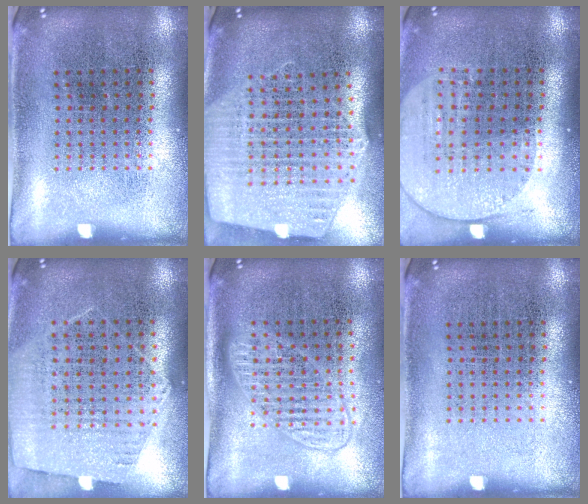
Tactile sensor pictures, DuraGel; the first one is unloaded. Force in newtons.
{"total": 2.6, "press": 2.3, "slide": 1.3}
{"total": 1.6, "press": 1.4, "slide": 0.7}
{"total": 1.2, "press": 1.1, "slide": 0.5}
{"total": 1.5, "press": 1.3, "slide": 0.7}
{"total": 0.0}